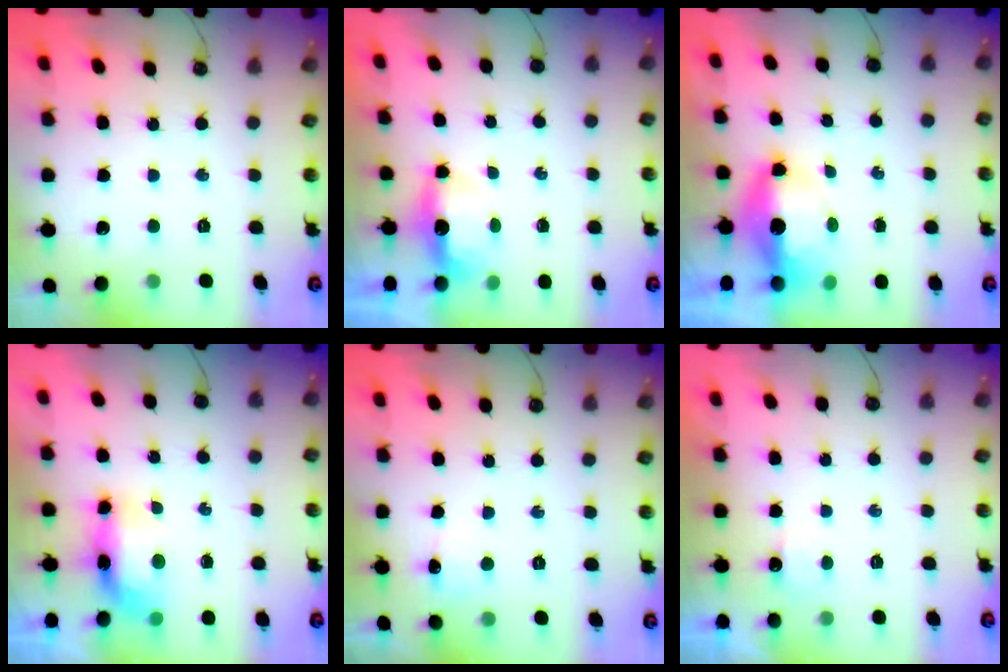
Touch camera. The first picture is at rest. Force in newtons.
{"total": 4.0, "press": 4.0, "slide": 0.5}
{"total": 7.3, "press": 7.1, "slide": 1.6}
{"total": 7.4, "press": 7.4, "slide": 0.7}
{"total": 5.8, "press": 5.7, "slide": 0.8}
{"total": 2.6, "press": 2.6, "slide": 0.4}